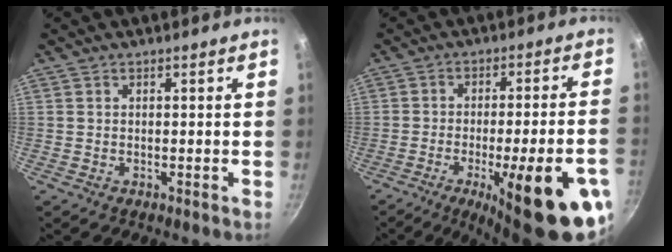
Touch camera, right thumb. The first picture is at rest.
{"total": 22.4, "force": [-9.4, 5.3, 19.6], "torque": [-0.242, 0.025, -0.123]}